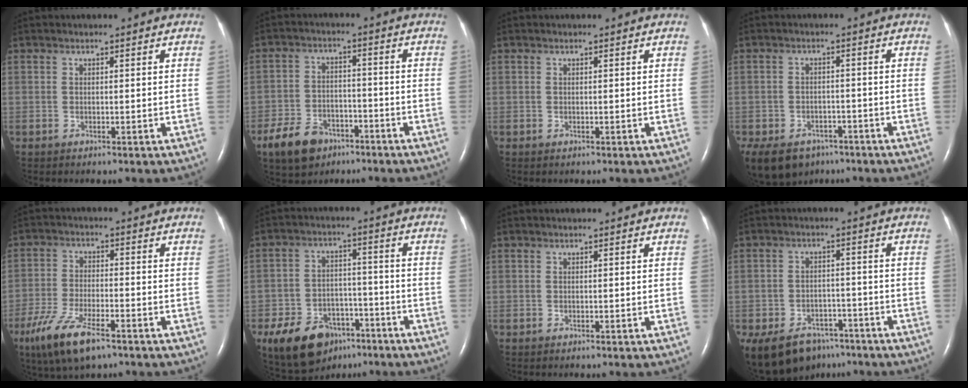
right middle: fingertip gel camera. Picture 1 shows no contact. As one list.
[{"total": 8.4, "force": [-5.4, 5.1, 3.8], "torque": [-0.087, 0.001, -0.090]}, {"total": 0.0}, {"total": 13.0, "force": [-8.2, 8.8, 4.8], "torque": [-0.136, -0.008, -0.113]}, {"total": 10.3, "force": [-6.4, 2.8, 7.5], "torque": [-0.154, -0.020, -0.112]}, {"total": 13.0, "force": [-8.3, 7.7, 6.4], "torque": [-0.116, 0.005, -0.130]}, {"total": 0.0}, {"total": 13.0, "force": [-9.3, 7.6, 5.0], "torque": [-0.113, 0.000, -0.133]}]